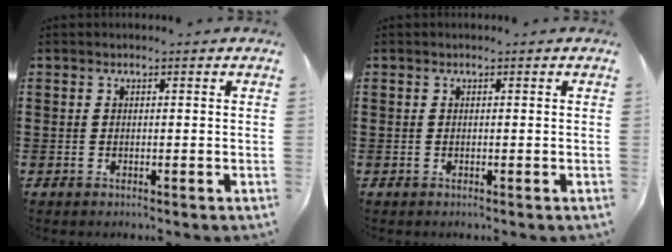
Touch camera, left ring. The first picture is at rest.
{"total": 0.0}